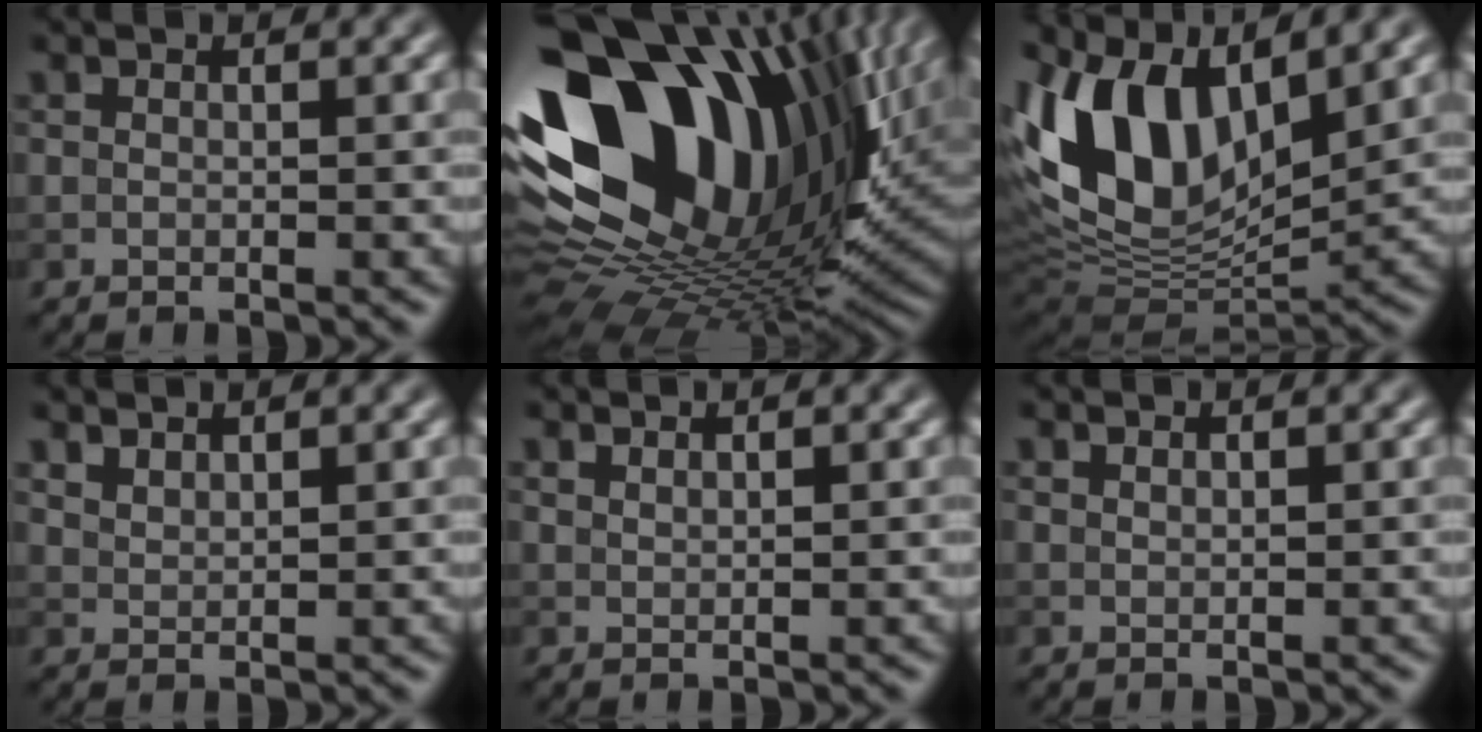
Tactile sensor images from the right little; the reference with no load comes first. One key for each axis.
{"total": 20.5, "fx": 6.6, "fy": 12.6, "fz": 14.8, "tx": -0.277, "ty": 0.008, "tz": 0.120}
{"total": 13.9, "fx": 5.0, "fy": 7.3, "fz": 10.7, "tx": -0.204, "ty": 0.010, "tz": 0.084}
{"total": 1.9, "fx": 1.8, "fy": 0.6, "fz": 0.5, "tx": -0.015, "ty": -0.001, "tz": 0.038}
{"total": 0.9, "fx": 0.8, "fy": 0.1, "fz": 0.3, "tx": -0.006, "ty": -0.004, "tz": 0.014}
{"total": 0.6, "fx": 0.5, "fy": 0.1, "fz": 0.1, "tx": -0.003, "ty": -0.002, "tz": 0.011}